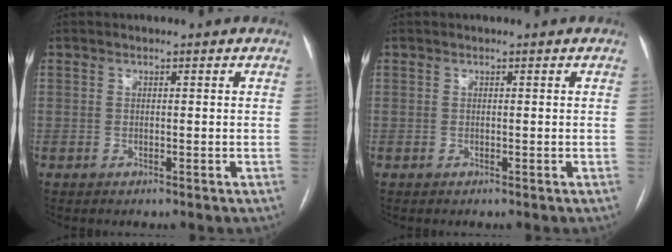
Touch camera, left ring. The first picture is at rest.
{"total": 0.0}